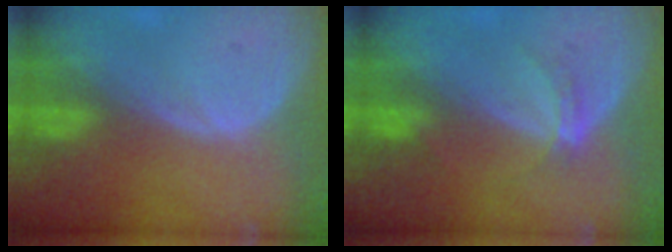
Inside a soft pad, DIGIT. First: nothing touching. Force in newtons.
{"total": 2.8, "press": 2.5, "slide": 1.3}